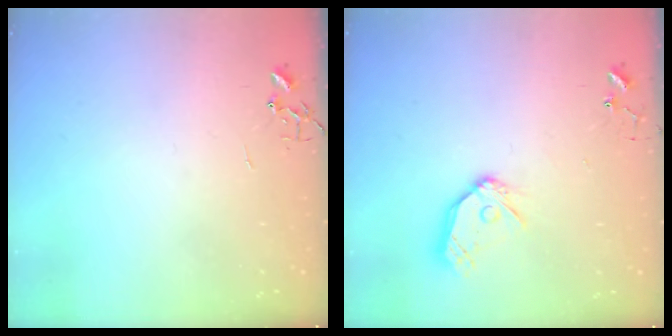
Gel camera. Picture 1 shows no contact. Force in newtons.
{"total": 12.1, "press": 12.0, "slide": 1.3}